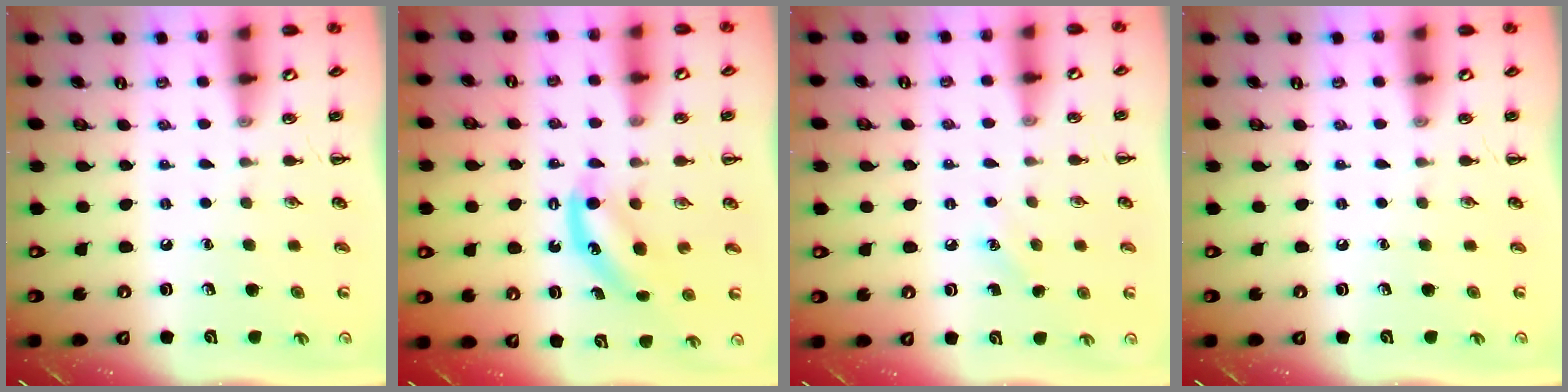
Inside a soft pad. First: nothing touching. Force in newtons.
{"total": 5.4, "press": 5.3, "slide": 0.8}
{"total": 5.2, "press": 5.0, "slide": 1.3}
{"total": 0.0}